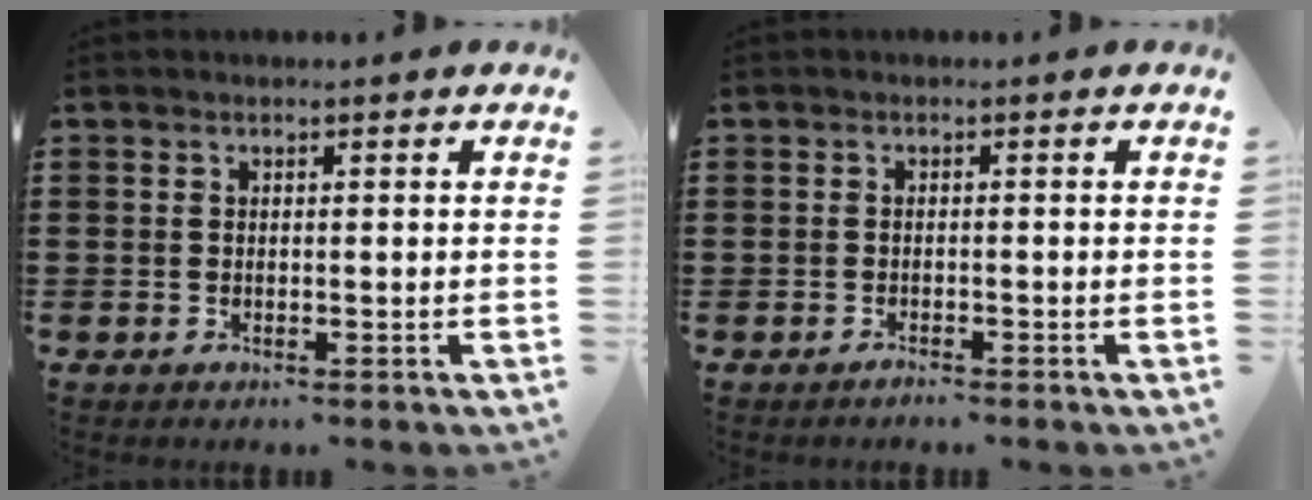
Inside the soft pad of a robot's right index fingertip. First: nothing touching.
{"total": 0.8, "force": [-0.8, 0.0, 0.1], "torque": [-0.004, -0.001, -0.017]}